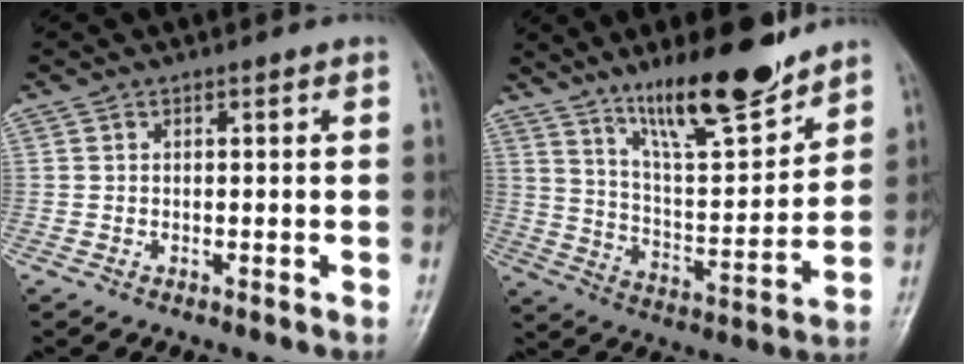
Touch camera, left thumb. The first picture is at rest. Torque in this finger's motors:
{"motor_torque": [1.33, 0.25, 1.46, -1.30, 0.26]}